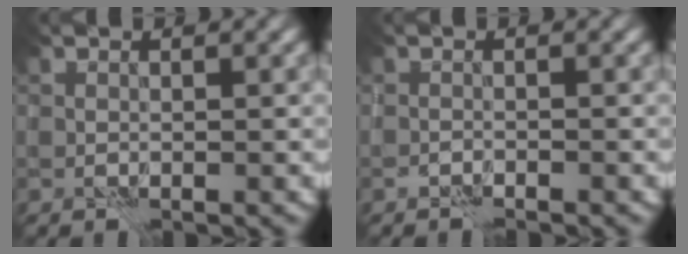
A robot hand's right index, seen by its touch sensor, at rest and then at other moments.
{"total": 1.5, "force": [-1.4, 0.4, 0.4], "torque": [-0.003, 0.004, -0.031]}